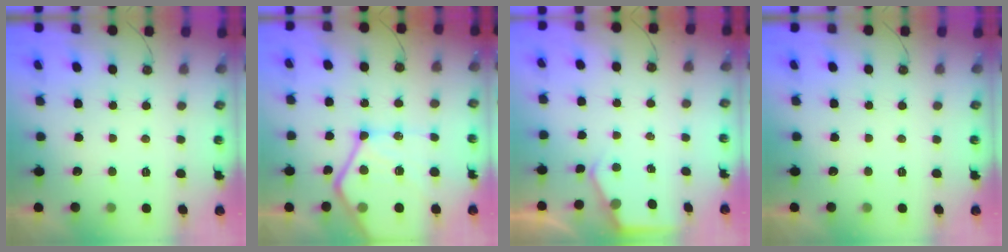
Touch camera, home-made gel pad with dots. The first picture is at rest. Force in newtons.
{"total": 22.6, "press": 22.5, "slide": 2.4}
{"total": 2.9, "press": 2.9, "slide": 0.5}
{"total": 0.0}